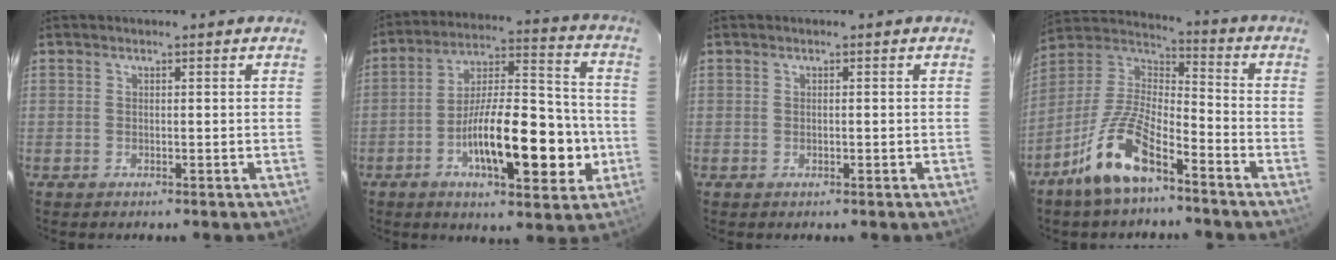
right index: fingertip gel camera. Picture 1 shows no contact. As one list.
[{"total": 17.4, "force": [-4.9, 5.0, 15.9], "torque": [-0.265, 0.017, -0.075]}, {"total": 0.0}, {"total": 12.9, "force": [-8.3, 3.9, 9.1], "torque": [-0.200, 0.007, -0.158]}]